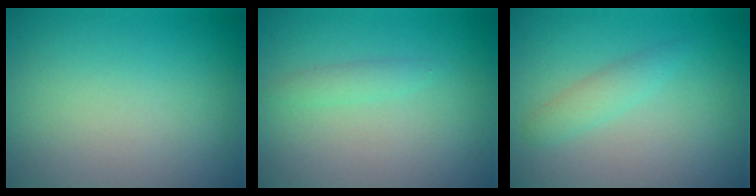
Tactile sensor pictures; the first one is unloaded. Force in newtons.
{"total": 1.0, "press": 1.0, "slide": 0.0}
{"total": 1.6, "press": 1.6, "slide": 0.1}